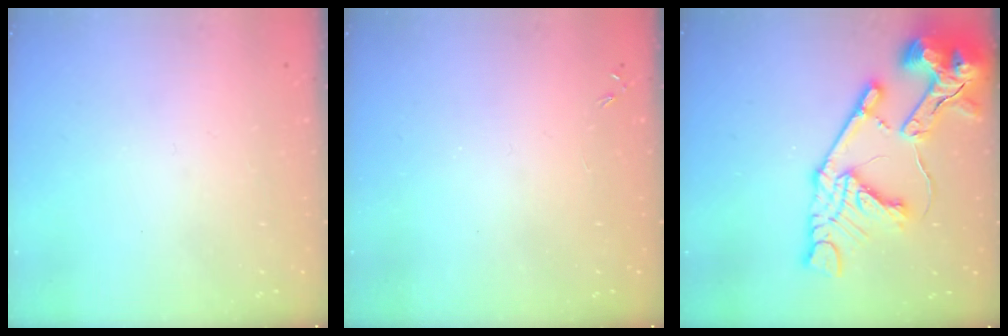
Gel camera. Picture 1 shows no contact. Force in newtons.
{"total": 0.0}
{"total": 21.7, "press": 21.5, "slide": 2.5}